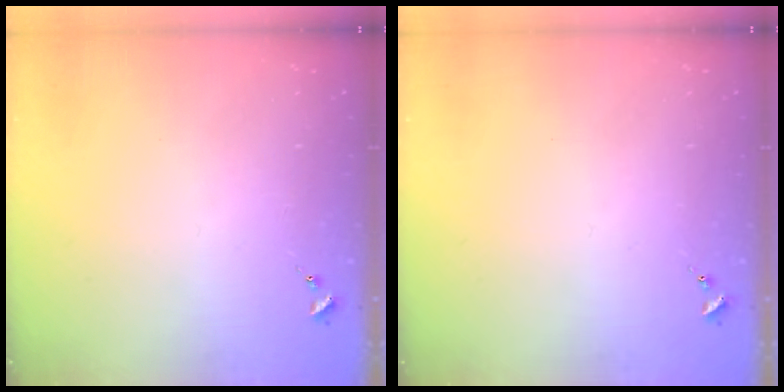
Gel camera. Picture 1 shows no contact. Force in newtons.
{"total": 0.0}